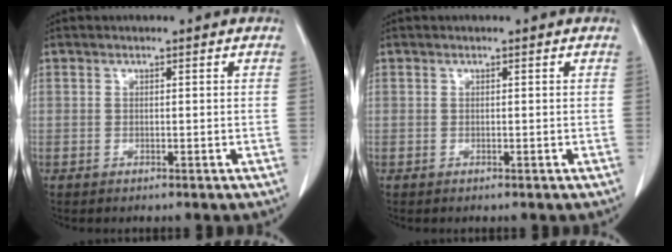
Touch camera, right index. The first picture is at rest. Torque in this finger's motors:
{"motor_torque": [0.00, 0.00, 0.00, 0.00]}